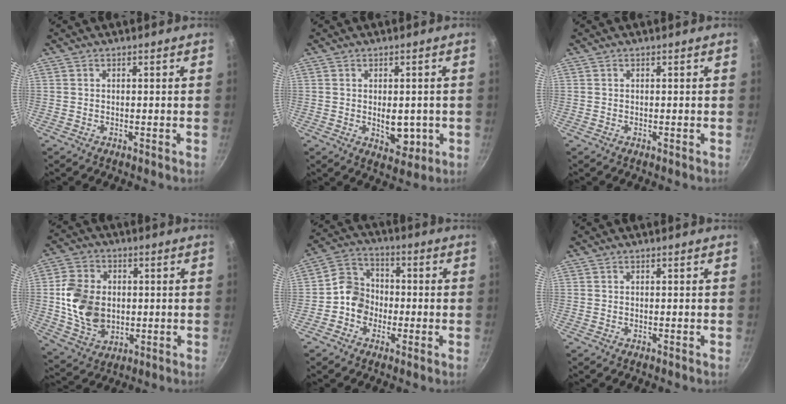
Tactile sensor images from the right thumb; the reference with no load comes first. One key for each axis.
{"total": 6.2, "fx": -0.6, "fy": 3.9, "fz": 4.9, "tx": -0.043, "ty": -0.008, "tz": -0.002}
{"total": 0.0}
{"total": 13.4, "fx": 0.2, "fy": 10.3, "fz": 8.6, "tx": -0.136, "ty": -0.001, "tz": 0.010}
{"total": 8.0, "fx": -1.7, "fy": 7.0, "fz": 3.3, "tx": -0.021, "ty": 0.027, "tz": -0.050}
{"total": 0.0}